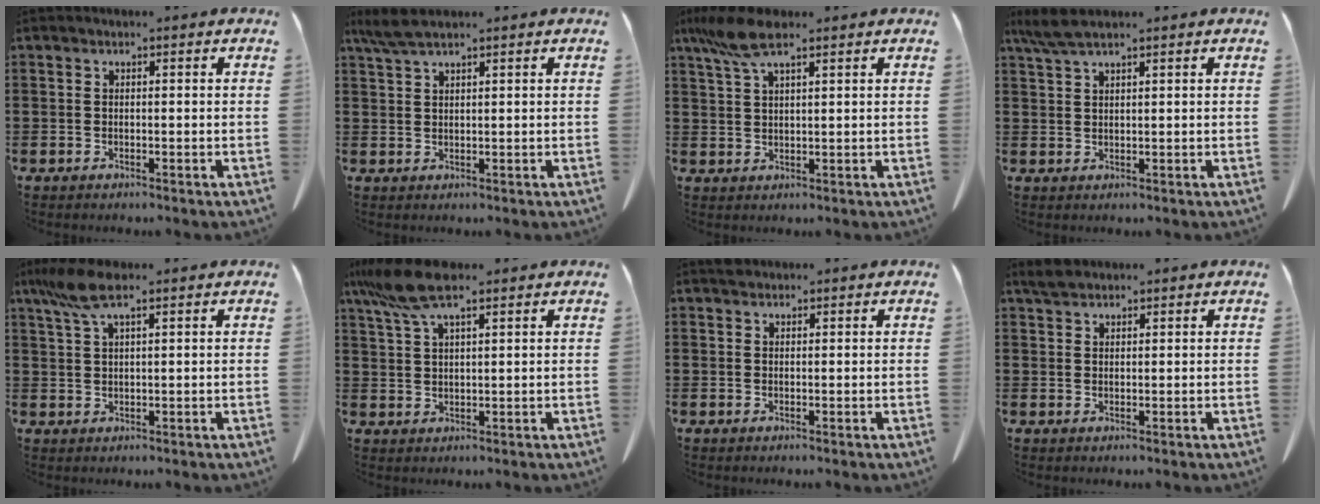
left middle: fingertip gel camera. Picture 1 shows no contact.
{"total": 3.2, "force": [2.3, 0.5, 2.1], "torque": [-0.046, 0.001, 0.043]}
{"total": 6.6, "force": [4.2, 1.7, 4.8], "torque": [-0.118, -0.004, 0.070]}
{"total": 3.5, "force": [2.6, 0.5, 2.3], "torque": [-0.051, 0.002, 0.048]}
{"total": 6.0, "force": [3.6, 1.5, 4.6], "torque": [-0.105, -0.001, 0.063]}
{"total": 8.3, "force": [5.7, 1.9, 5.8], "torque": [-0.140, -0.009, 0.099]}
{"total": 1.0, "force": [0.9, 0.5, 0.1], "torque": [-0.005, 0.003, 0.018]}
{"total": 2.2, "force": [1.9, 0.8, 0.8], "torque": [-0.021, 0.005, 0.037]}